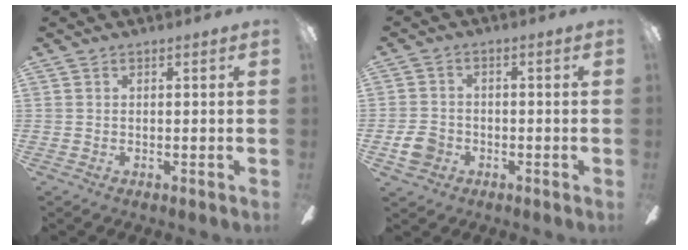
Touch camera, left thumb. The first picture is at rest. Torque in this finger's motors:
{"motor_torque": [-0.21, 0.72, 0.10, -0.18, 0.00]}